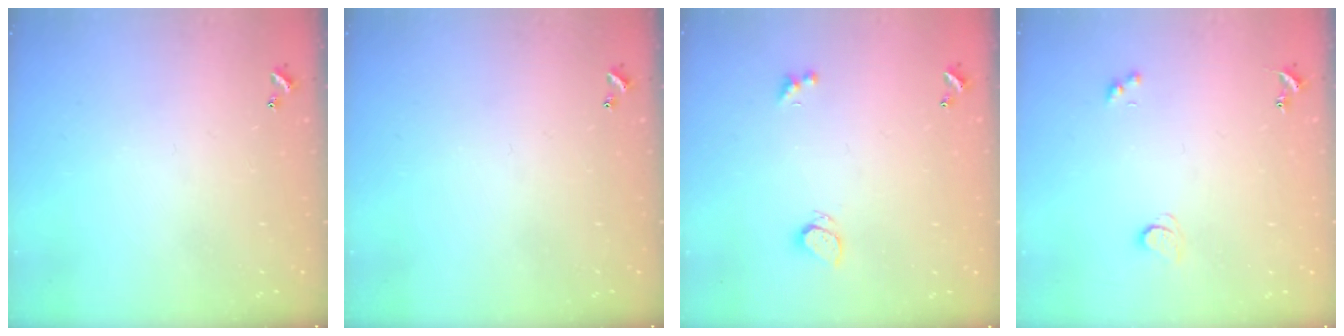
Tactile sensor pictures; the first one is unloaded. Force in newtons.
{"total": 0.0}
{"total": 1.6, "press": 1.5, "slide": 0.5}
{"total": 1.9, "press": 1.9, "slide": 0.5}